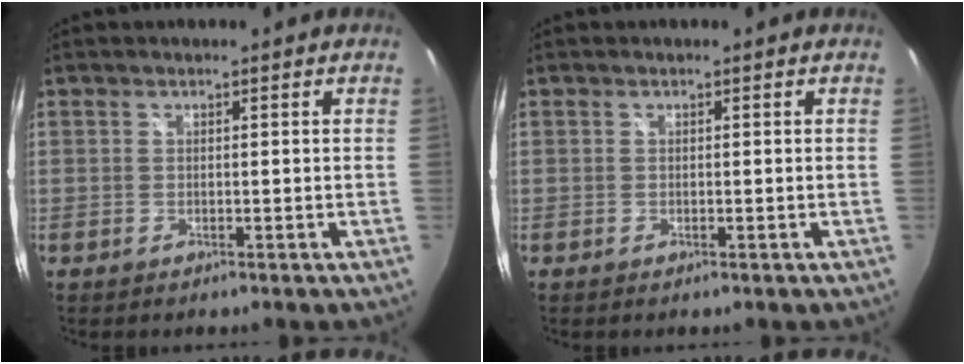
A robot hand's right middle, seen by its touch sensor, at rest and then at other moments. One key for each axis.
{"total": 0.0}